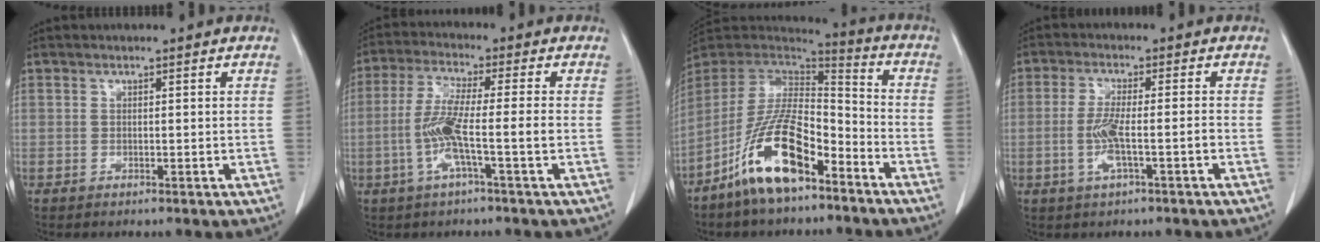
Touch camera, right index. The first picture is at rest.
{"total": 7.7, "force": [-1.9, -0.4, 7.4], "torque": [-0.153, 0.000, -0.042]}
{"total": 14.5, "force": [-8.6, 4.6, 10.7], "torque": [-0.209, 0.001, -0.159]}
{"total": 5.4, "force": [-1.7, 0.4, 5.1], "torque": [-0.104, -0.001, -0.031]}